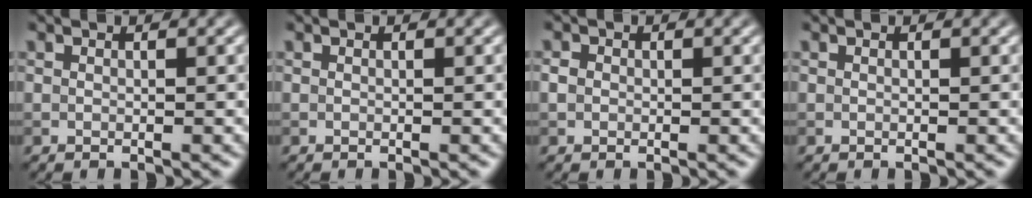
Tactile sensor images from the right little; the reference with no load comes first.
{"total": 0.0}
{"total": 0.9, "force": [0.0, 0.9, 0.4], "torque": [-0.005, -0.001, -0.004]}
{"total": 0.0}